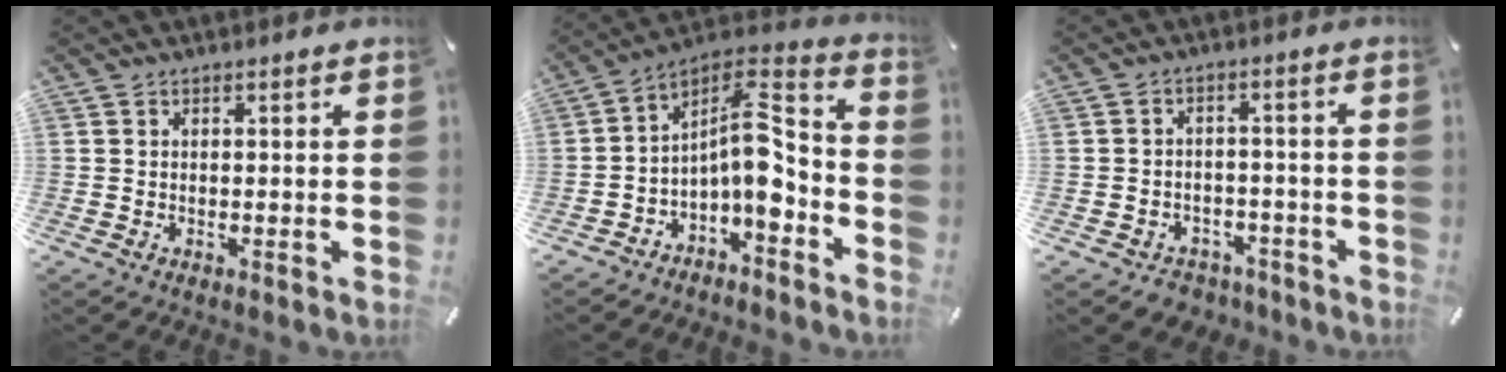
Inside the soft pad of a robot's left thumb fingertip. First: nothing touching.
{"total": 10.6, "force": [-2.1, 6.4, 8.2], "torque": [-0.133, -0.011, -0.039]}
{"total": 4.2, "force": [-3.0, 2.9, 0.8], "torque": [-0.010, 0.019, -0.054]}